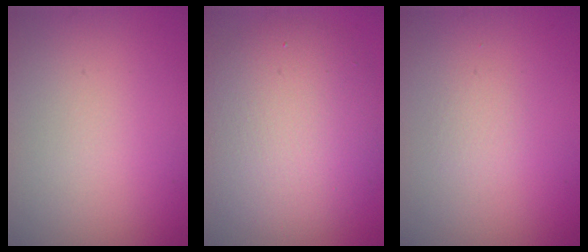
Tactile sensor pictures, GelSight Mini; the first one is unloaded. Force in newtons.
{"total": 8.3, "press": 8.3, "slide": 0.3}
{"total": 0.8, "press": 0.8, "slide": 0.1}